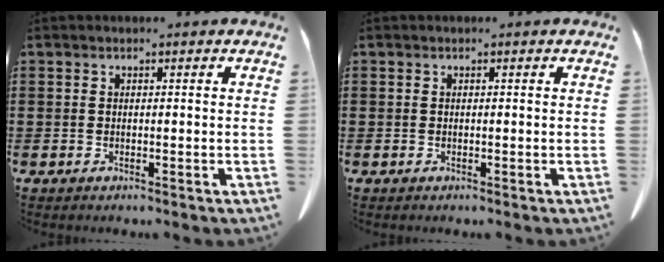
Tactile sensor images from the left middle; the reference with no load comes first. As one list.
[{"total": 0.0}]